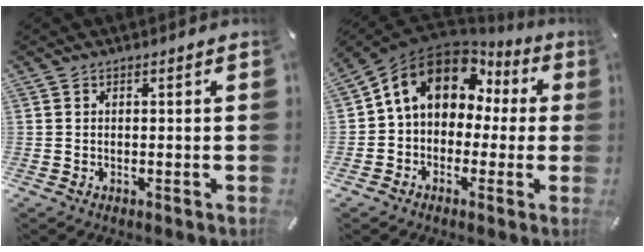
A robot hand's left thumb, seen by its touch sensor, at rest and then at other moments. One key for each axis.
{"total": 13.6, "fx": 5.5, "fy": 10.2, "fz": 7.2, "tx": -0.141, "ty": -0.021, "tz": 0.098}